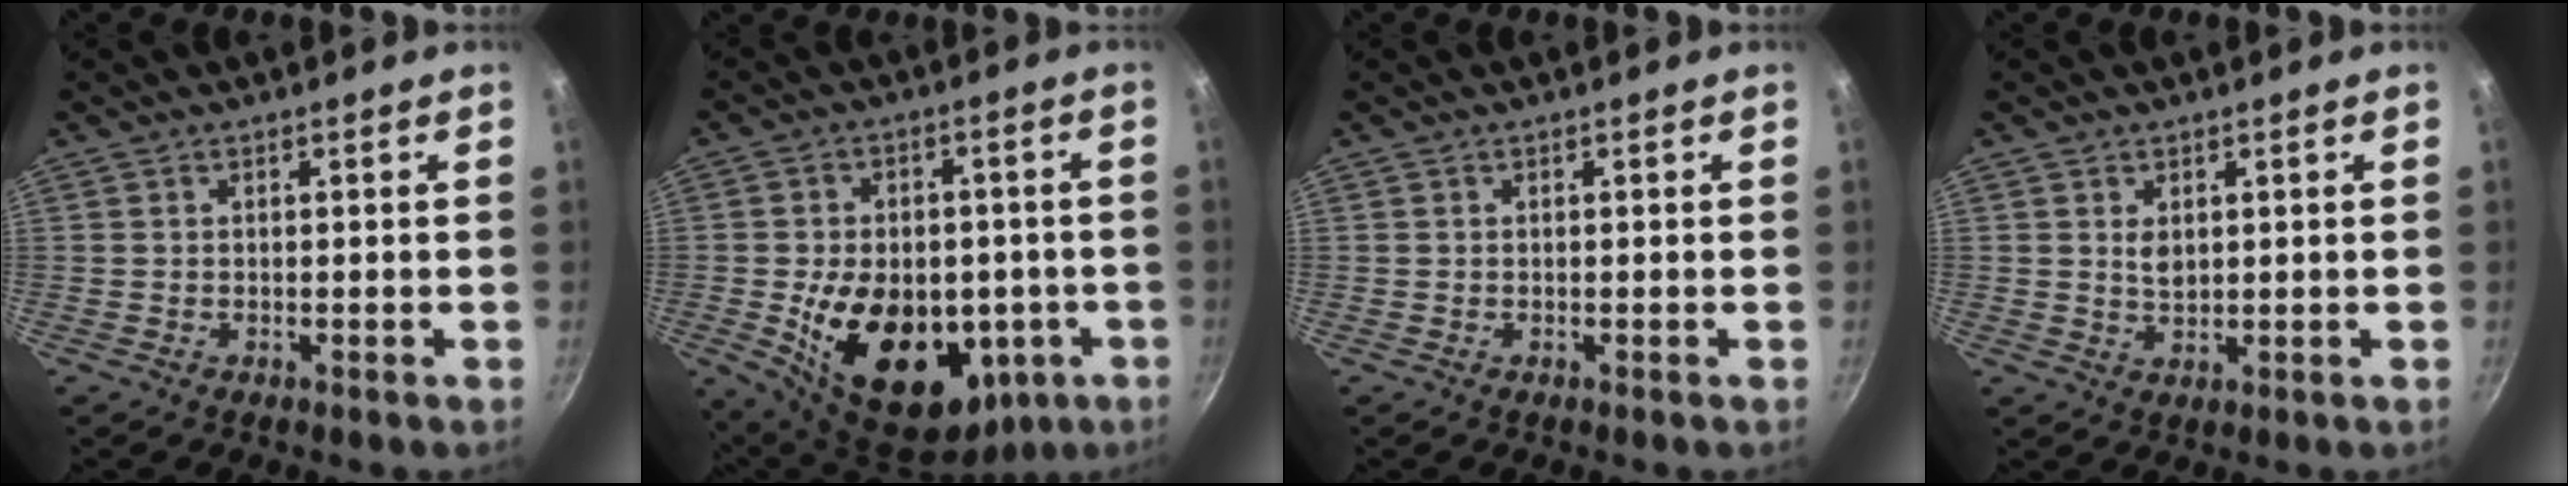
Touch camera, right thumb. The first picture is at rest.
{"total": 22.2, "force": [-4.8, 14.8, 15.9], "torque": [-0.229, 0.007, -0.051]}
{"total": 0.0}
{"total": 2.6, "force": [0.9, 1.6, 1.9], "torque": [-0.031, -0.007, 0.019]}